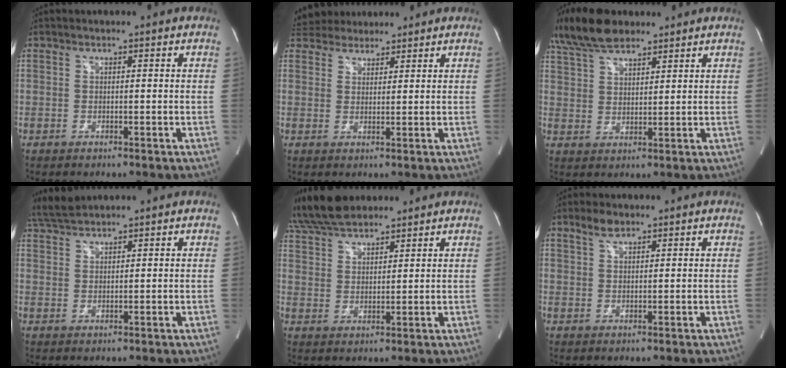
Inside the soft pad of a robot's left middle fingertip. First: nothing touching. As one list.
[{"total": 6.7, "force": [6.0, 2.6, 1.4], "torque": [-0.022, 0.032, 0.103]}, {"total": 10.0, "force": [7.9, 3.2, 5.2], "torque": [-0.110, 0.025, 0.150]}, {"total": 3.7, "force": [3.6, -0.2, 0.9], "torque": [-0.031, 0.018, 0.078]}, {"total": 11.1, "force": [9.7, 3.0, 4.7], "torque": [-0.093, 0.036, 0.182]}, {"total": 2.6, "force": [1.9, 1.0, 1.5], "torque": [-0.035, 0.008, 0.040]}]